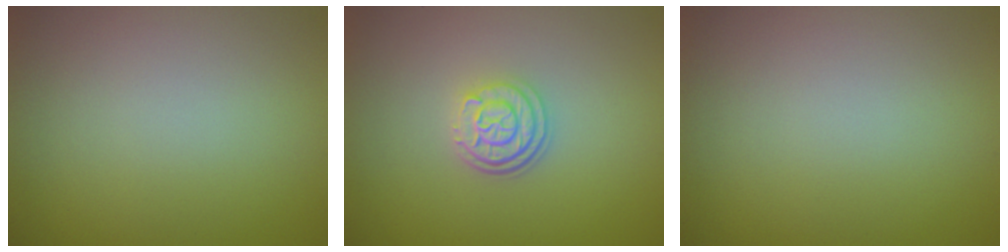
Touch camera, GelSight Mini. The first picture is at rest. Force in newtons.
{"total": 3.0, "press": 2.4, "slide": 1.7}
{"total": 0.0}